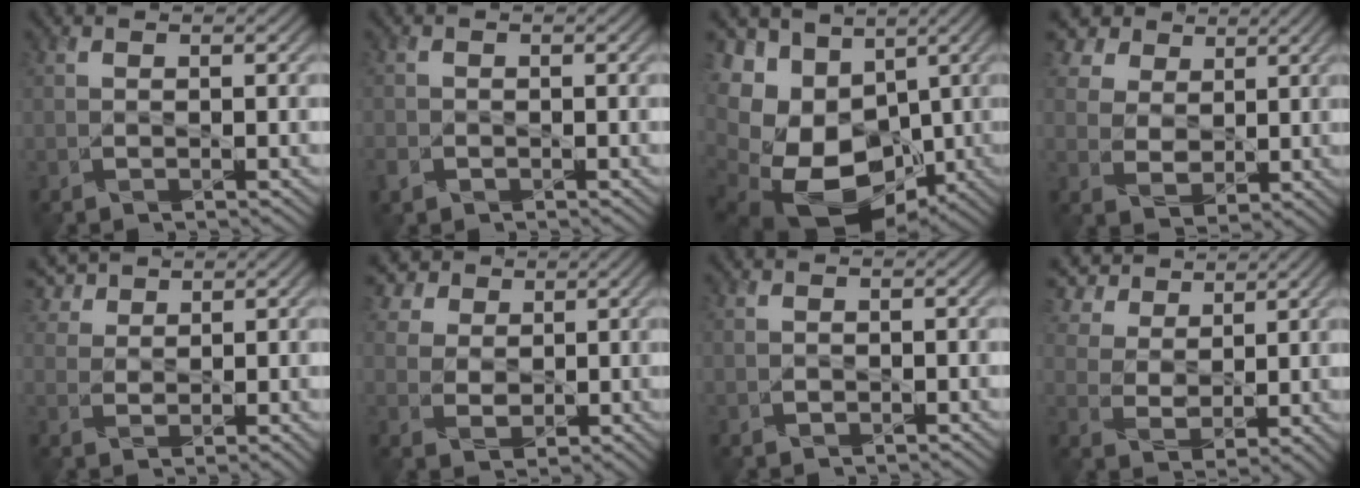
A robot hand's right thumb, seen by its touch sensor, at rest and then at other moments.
{"total": 1.5, "force": [-0.9, 1.2, 0.3], "torque": [-0.006, -0.008, -0.022]}
{"total": 19.9, "force": [-3.2, 15.5, 12.0], "torque": [-0.286, -0.038, -0.048]}
{"total": 8.6, "force": [4.5, 6.4, 3.5], "torque": [-0.136, 0.002, 0.103]}
{"total": 4.3, "force": [3.4, 1.9, 1.7], "torque": [-0.042, 0.010, 0.068]}
{"total": 6.8, "force": [3.5, 5.1, 2.6], "torque": [-0.111, -0.004, 0.075]}
{"total": 0.6, "force": [-0.2, 0.6, 0.2], "torque": [-0.004, -0.003, -0.002]}
{"total": 7.2, "force": [4.8, 4.1, 3.4], "torque": [-0.082, 0.011, 0.092]}